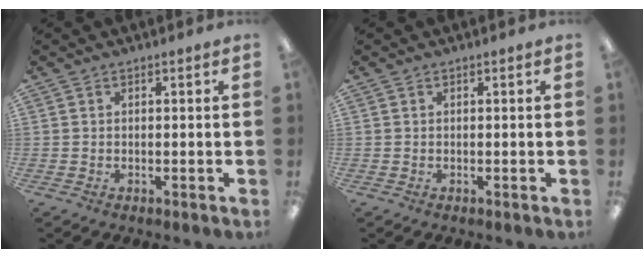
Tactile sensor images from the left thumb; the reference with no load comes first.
{"total": 0.0}